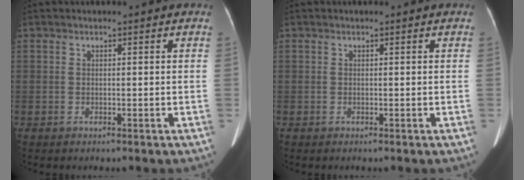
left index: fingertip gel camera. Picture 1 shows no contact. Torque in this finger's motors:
{"motor_torque": [0.22, 0.02, 0.06, 0.02]}